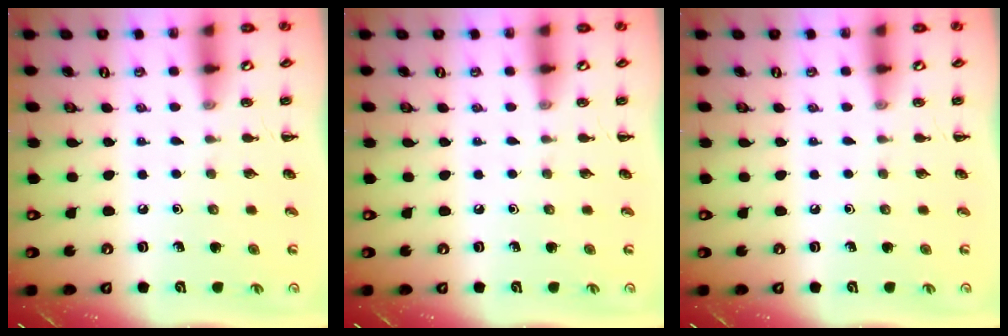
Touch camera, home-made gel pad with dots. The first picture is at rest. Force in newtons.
{"total": 0.0}
{"total": 0.0}